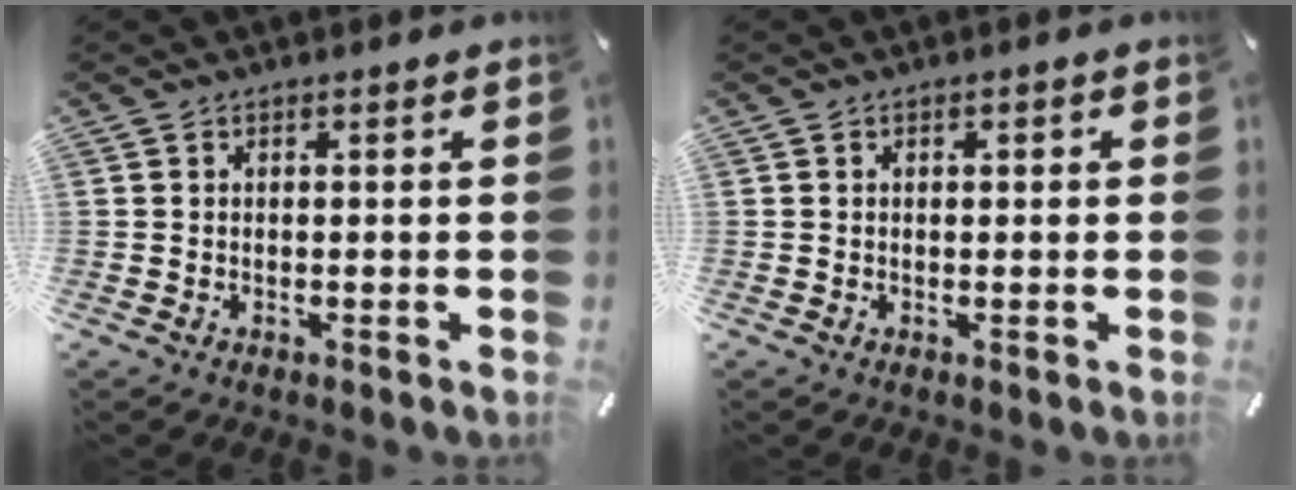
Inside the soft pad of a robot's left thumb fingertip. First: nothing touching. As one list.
[{"total": 1.0, "force": [0.0, 0.6, 0.7], "torque": [-0.015, 0.006, -0.002]}]